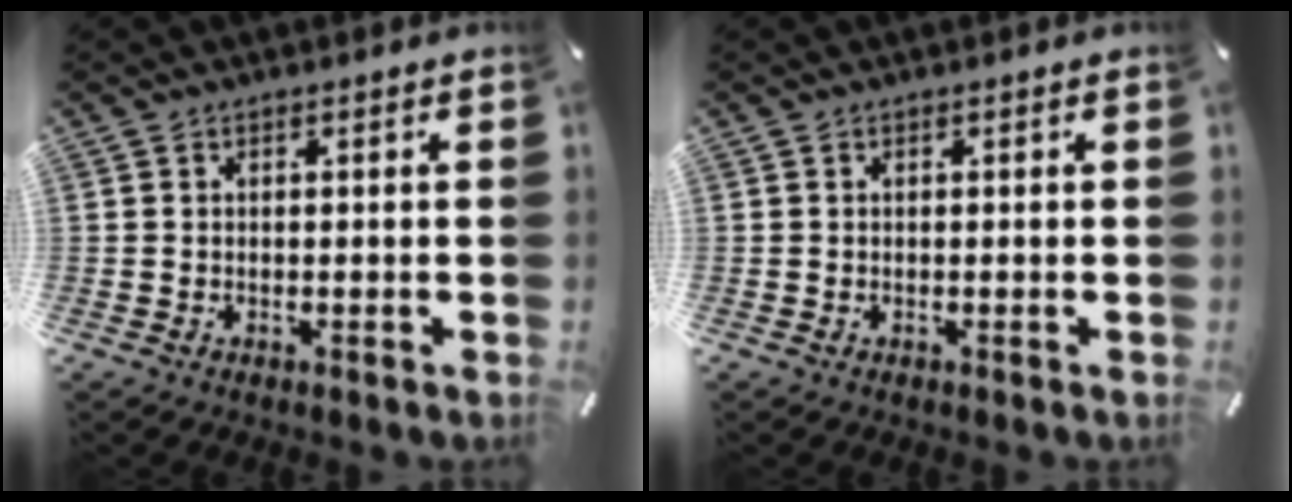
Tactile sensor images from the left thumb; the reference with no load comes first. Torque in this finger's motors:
{"motor_torque": [-0.10, 0.10, -0.01, 0.01, 0.00]}